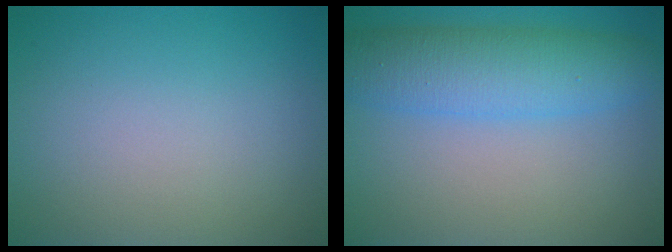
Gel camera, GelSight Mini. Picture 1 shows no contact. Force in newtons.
{"total": 6.4, "press": 6.4, "slide": 0.1}